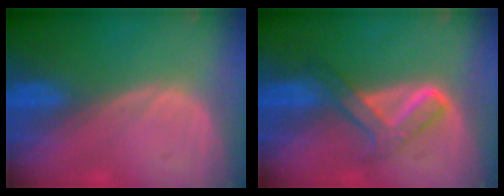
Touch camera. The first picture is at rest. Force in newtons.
{"total": 5.4, "press": 5.4, "slide": 0.1}